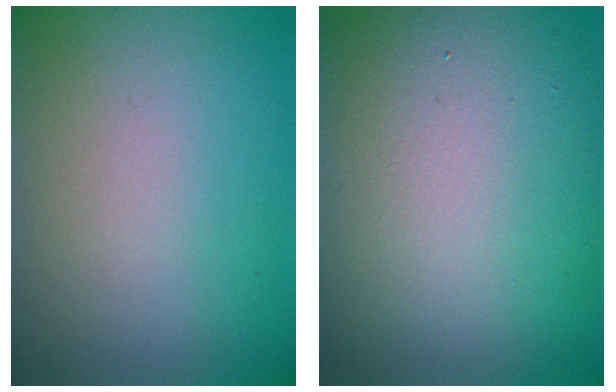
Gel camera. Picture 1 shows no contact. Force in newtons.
{"total": 17.0, "press": 16.9, "slide": 1.3}